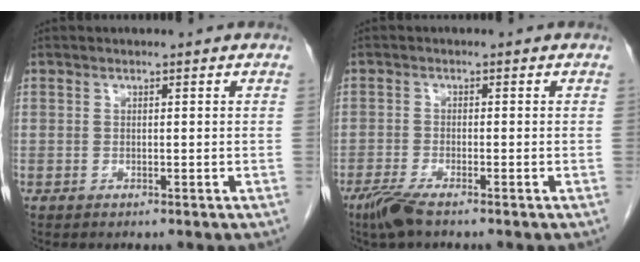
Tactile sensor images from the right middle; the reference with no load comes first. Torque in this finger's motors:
{"motor_torque": [0.52, -0.26, 0.07, 0.03]}